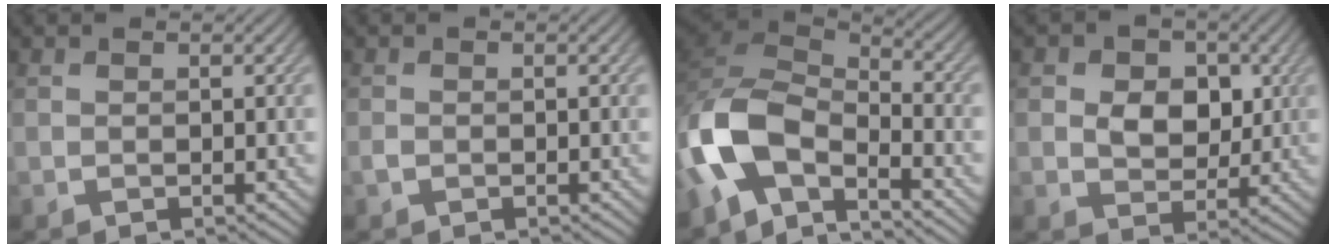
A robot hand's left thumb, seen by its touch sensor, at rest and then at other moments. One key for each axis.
{"total": 0.6, "fx": -0.3, "fy": 0.4, "fz": 0.3, "tx": -0.007, "ty": -0.002, "tz": -0.007}
{"total": 12.5, "fx": -6.1, "fy": 6.1, "fz": 9.1, "tx": -0.199, "ty": -0.010, "tz": -0.135}
{"total": 5.8, "fx": 0.9, "fy": 4.5, "fz": 3.5, "tx": -0.062, "ty": 0.000, "tz": 0.002}